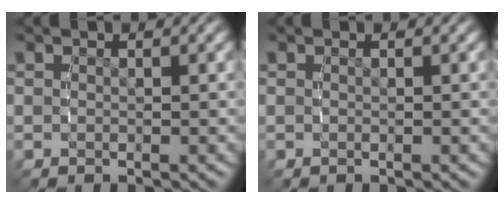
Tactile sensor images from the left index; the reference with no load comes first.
{"total": 0.0}